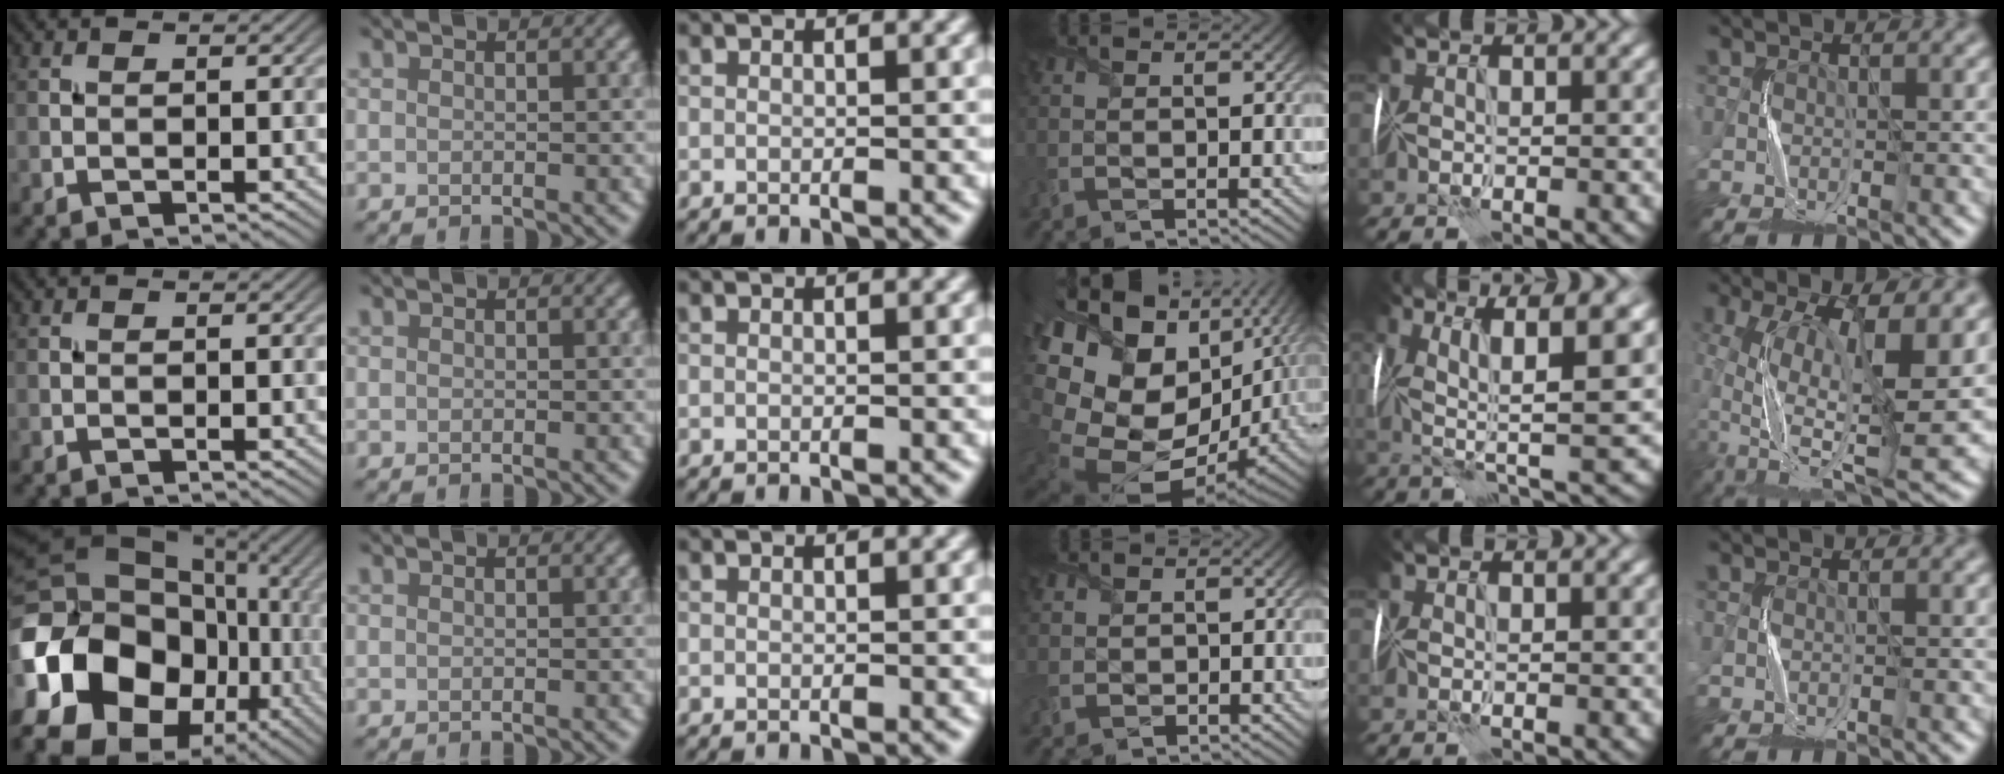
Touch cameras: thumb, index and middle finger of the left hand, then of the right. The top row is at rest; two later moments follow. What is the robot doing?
{"motion": "fold", "object": "memory foam"}